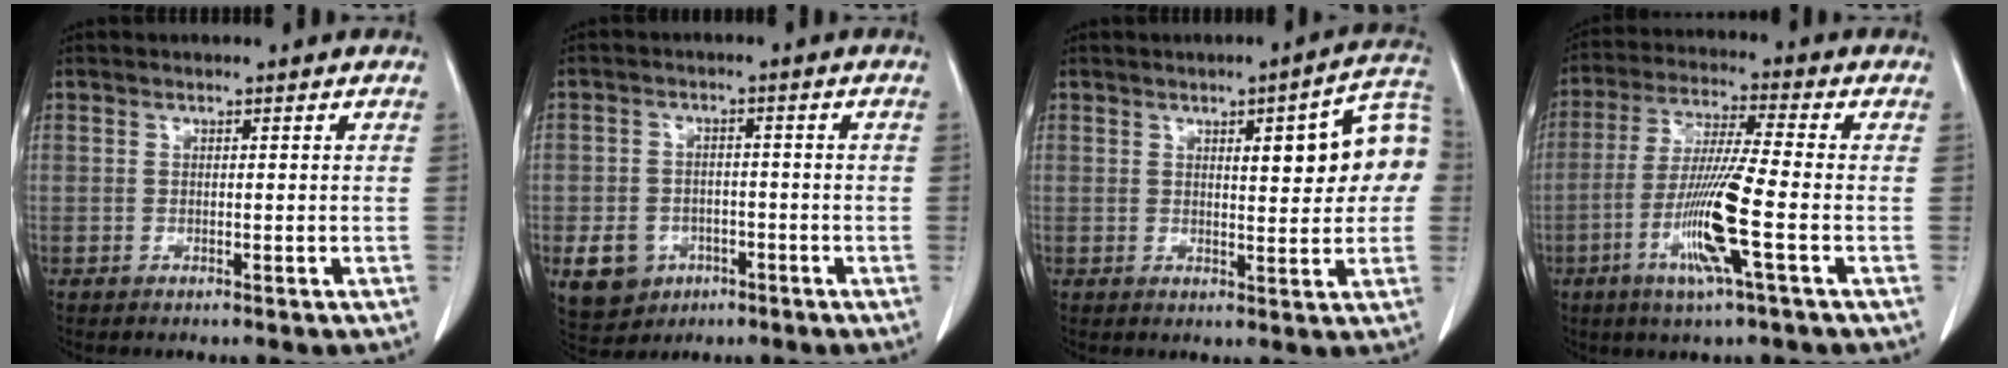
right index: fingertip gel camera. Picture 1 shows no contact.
{"total": 7.1, "force": [-2.9, 6.0, 2.3], "torque": [-0.043, 0.006, -0.033]}
{"total": 10.5, "force": [1.9, 2.3, 10.0], "torque": [-0.124, 0.028, 0.020]}
{"total": 11.5, "force": [-3.7, -0.5, 10.9], "torque": [-0.220, -0.017, -0.076]}